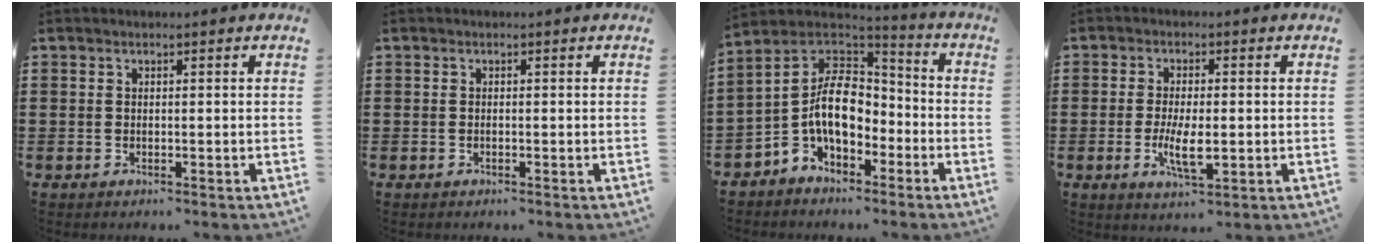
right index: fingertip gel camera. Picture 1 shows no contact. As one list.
[{"total": 0.0}, {"total": 10.2, "force": [-2.3, 6.2, 7.8], "torque": [-0.180, -0.001, -0.050]}, {"total": 6.0, "force": [-0.9, 2.1, 5.5], "torque": [-0.099, -0.006, -0.020]}]